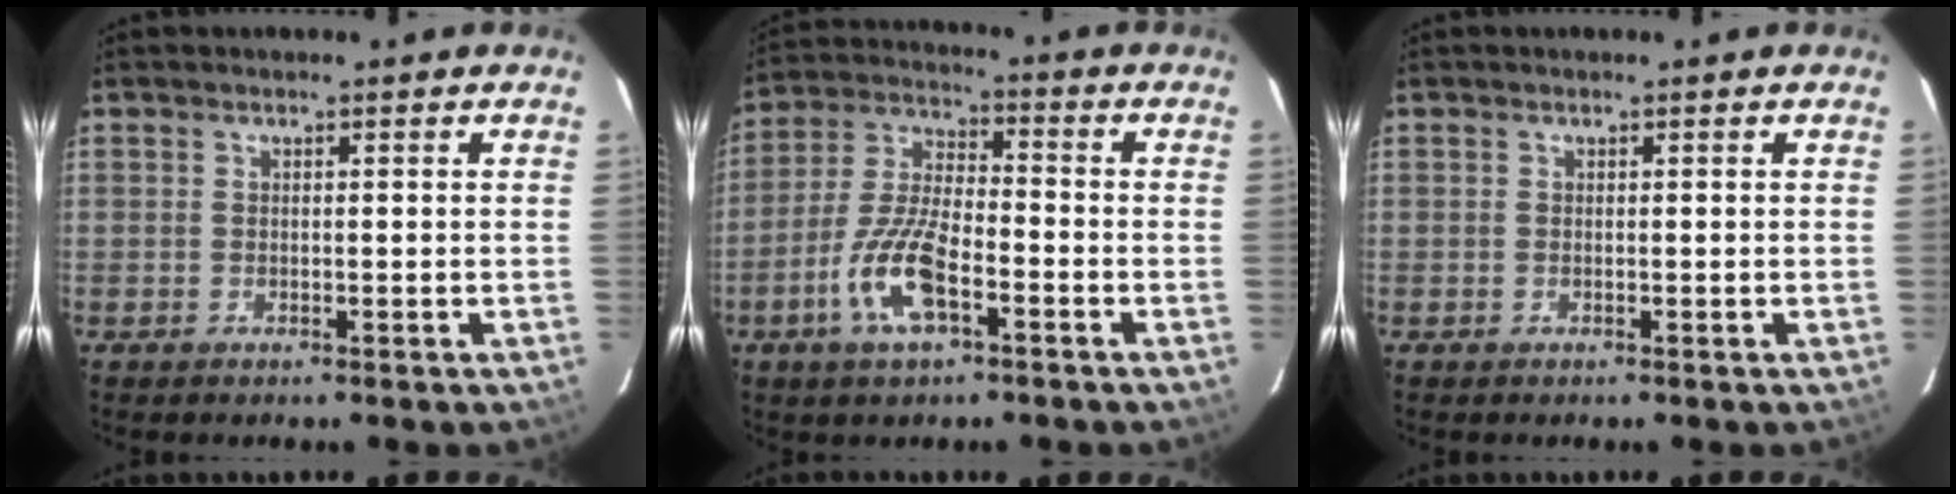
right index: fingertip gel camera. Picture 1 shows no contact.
{"total": 11.5, "force": [-5.4, 4.0, 9.4], "torque": [-0.202, -0.002, -0.104]}
{"total": 0.0}